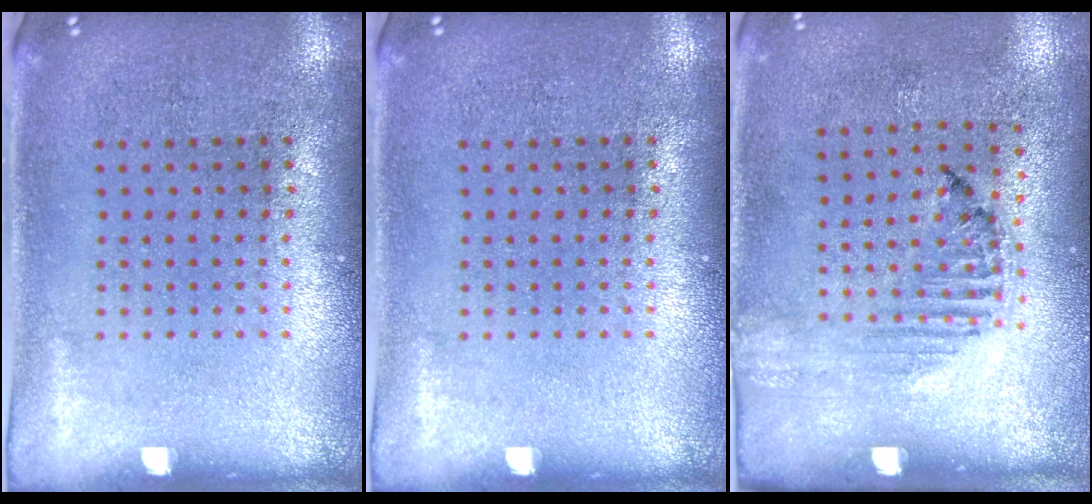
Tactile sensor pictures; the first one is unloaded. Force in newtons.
{"total": 0.0}
{"total": 1.3, "press": 1.2, "slide": 0.4}